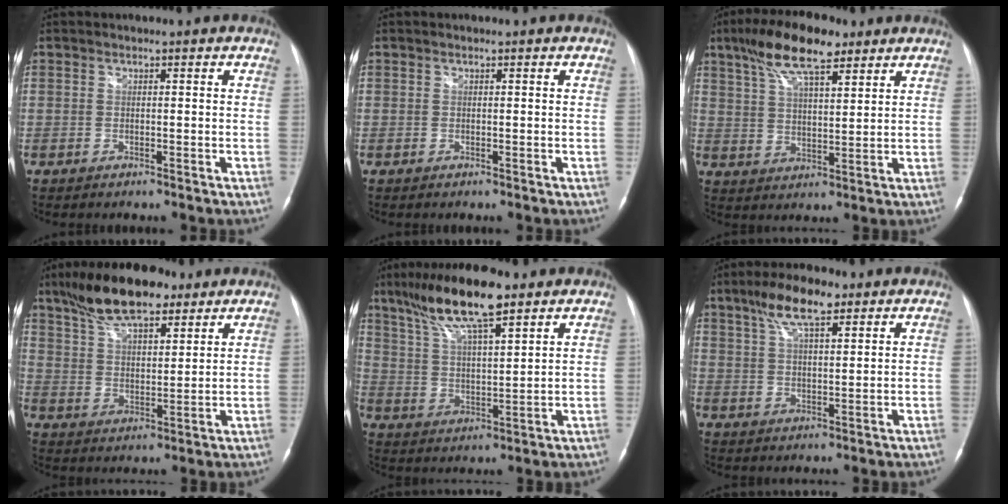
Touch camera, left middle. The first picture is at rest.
{"total": 0.0}
{"total": 11.9, "force": [7.9, 3.5, 8.2], "torque": [-0.156, 0.022, 0.142]}
{"total": 13.4, "force": [9.7, 4.4, 8.2], "torque": [-0.153, 0.022, 0.174]}
{"total": 13.3, "force": [9.1, 2.5, 9.4], "torque": [-0.178, 0.018, 0.164]}
{"total": 8.4, "force": [5.3, 2.5, 6.1], "torque": [-0.118, 0.017, 0.096]}